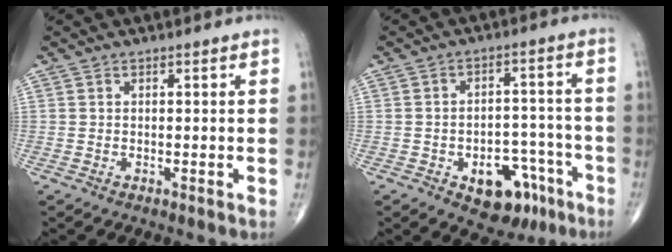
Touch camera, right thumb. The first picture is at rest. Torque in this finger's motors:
{"motor_torque": [1.09, 0.48, 0.44, -0.62, 0.01]}